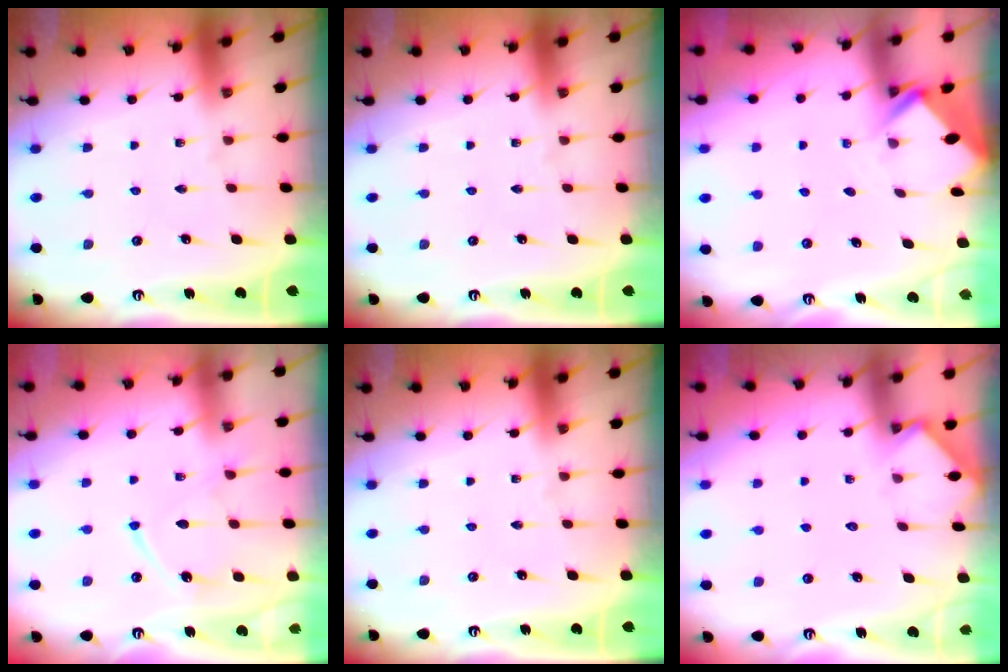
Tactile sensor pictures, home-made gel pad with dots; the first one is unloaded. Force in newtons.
{"total": 0.0}
{"total": 2.6, "press": 2.6, "slide": 0.2}
{"total": 10.7, "press": 10.6, "slide": 1.1}
{"total": 0.0}
{"total": 4.2, "press": 4.2, "slide": 0.5}